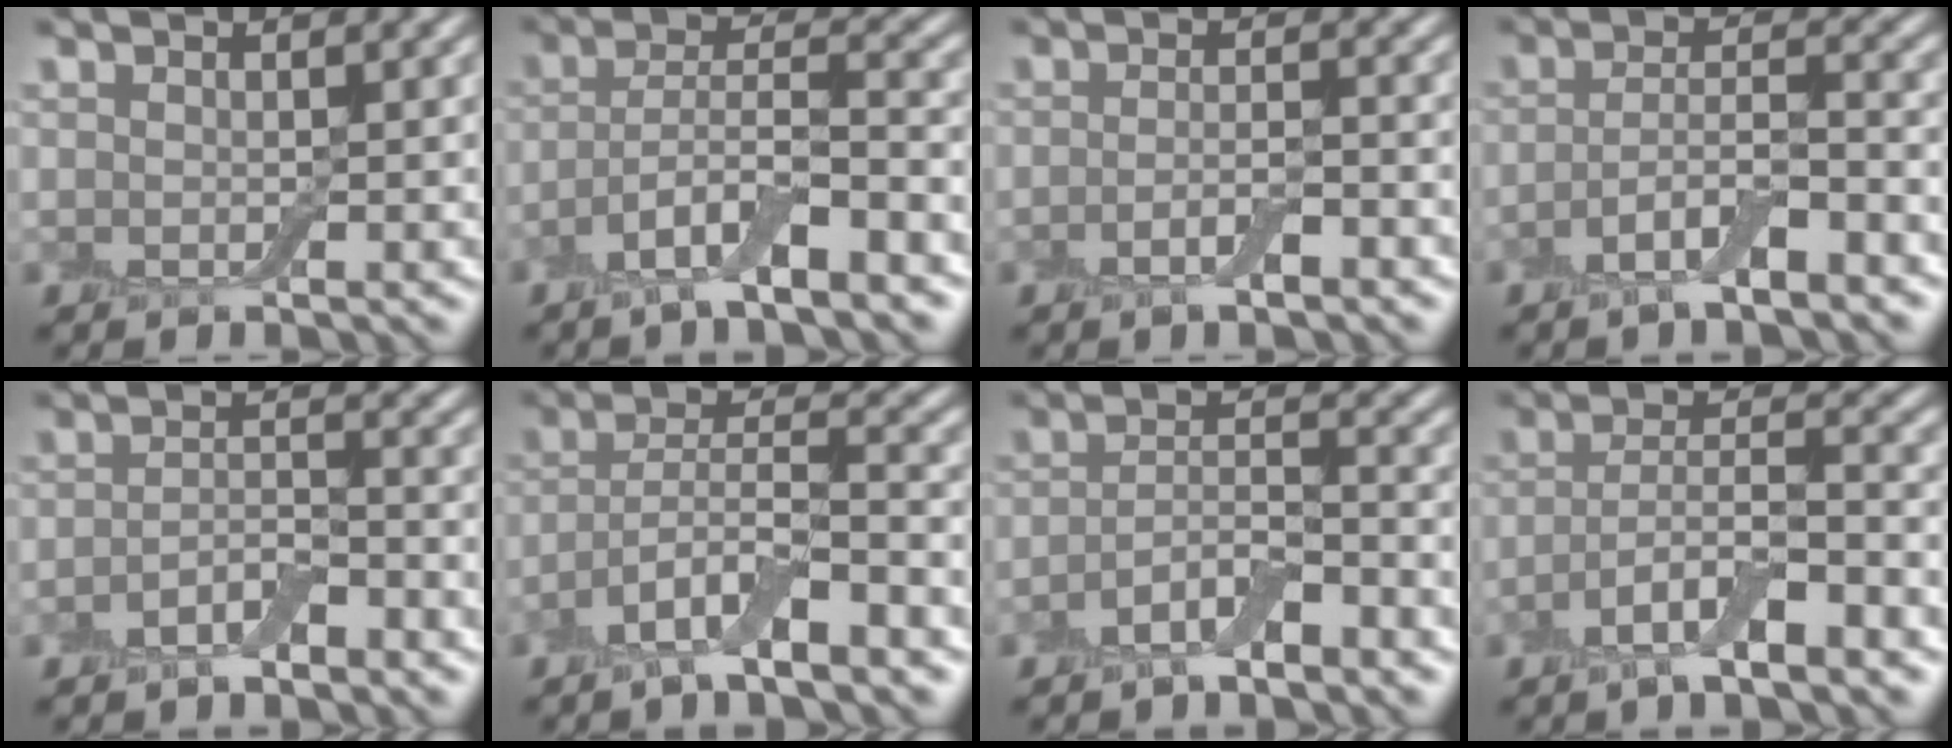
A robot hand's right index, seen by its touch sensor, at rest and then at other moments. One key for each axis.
{"total": 5.6, "fx": -3.2, "fy": 1.1, "fz": 4.5, "tx": -0.082, "ty": 0.002, "tz": -0.065}
{"total": 1.9, "fx": -1.1, "fy": 0.4, "fz": 1.5, "tx": -0.026, "ty": -0.003, "tz": -0.022}
{"total": 3.8, "fx": -2.2, "fy": 1.0, "fz": 3.0, "tx": -0.056, "ty": 0.003, "tz": -0.046}
{"total": 2.5, "fx": -1.8, "fy": 0.8, "fz": 1.5, "tx": -0.024, "ty": 0.005, "tz": -0.035}
{"total": 5.6, "fx": -3.5, "fy": 1.1, "fz": 4.3, "tx": -0.079, "ty": 0.000, "tz": -0.071}
{"total": 3.4, "fx": -2.3, "fy": 1.0, "fz": 2.2, "tx": -0.041, "ty": 0.004, "tz": -0.047}
{"total": 5.0, "fx": -2.8, "fy": 1.1, "fz": 4.0, "tx": -0.074, "ty": 0.001, "tz": -0.056}